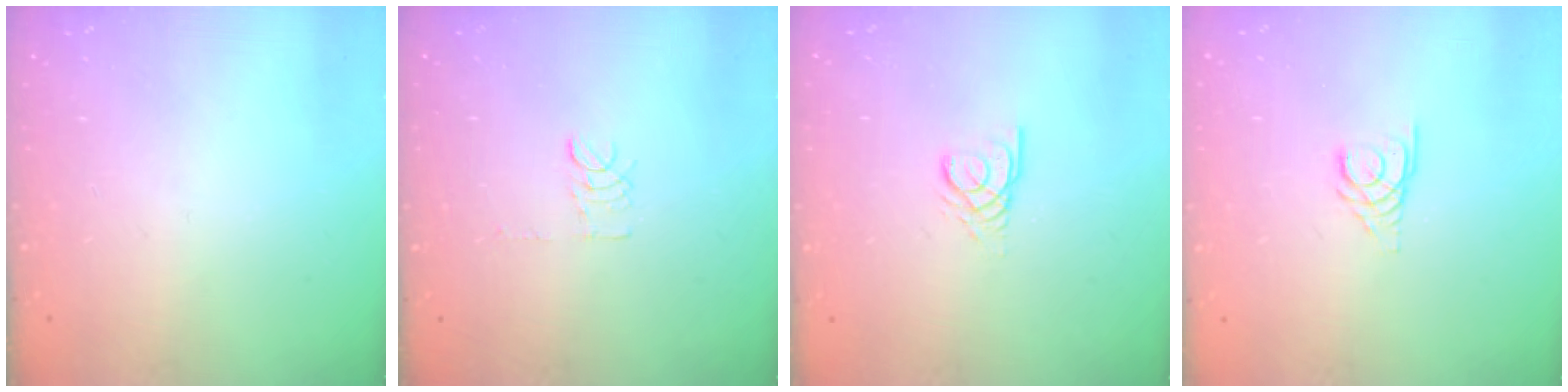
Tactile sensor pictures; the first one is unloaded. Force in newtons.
{"total": 5.3, "press": 5.3, "slide": 0.3}
{"total": 2.6, "press": 2.6, "slide": 0.1}
{"total": 2.7, "press": 2.7, "slide": 0.3}